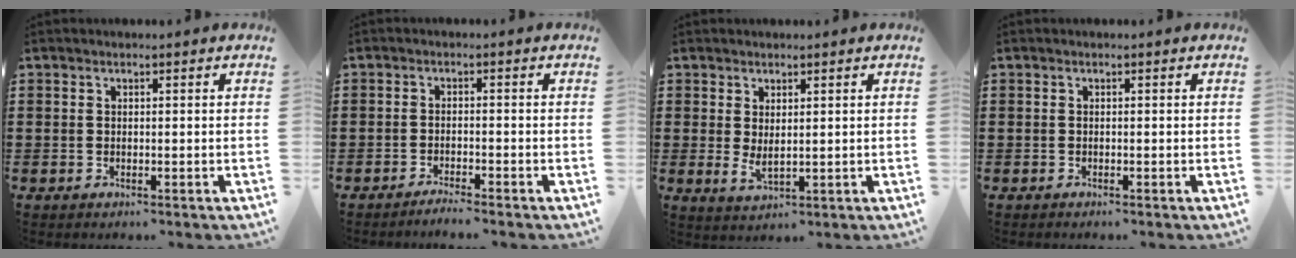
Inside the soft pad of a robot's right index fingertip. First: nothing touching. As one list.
[{"total": 1.7, "force": [-1.7, -0.2, 0.4], "torque": [-0.006, 0.003, -0.032]}, {"total": 2.4, "force": [1.0, 0.9, 2.0], "torque": [-0.039, 0.001, 0.020]}, {"total": 0.0}]